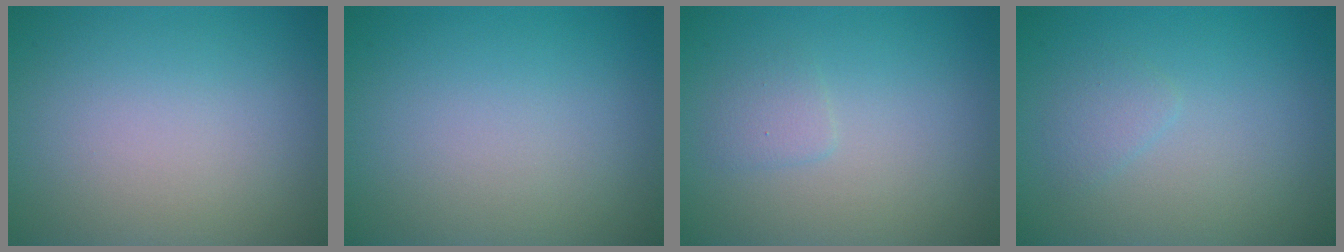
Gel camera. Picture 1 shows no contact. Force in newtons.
{"total": 0.0}
{"total": 1.1, "press": 1.1, "slide": 0.1}
{"total": 1.1, "press": 1.1, "slide": 0.1}